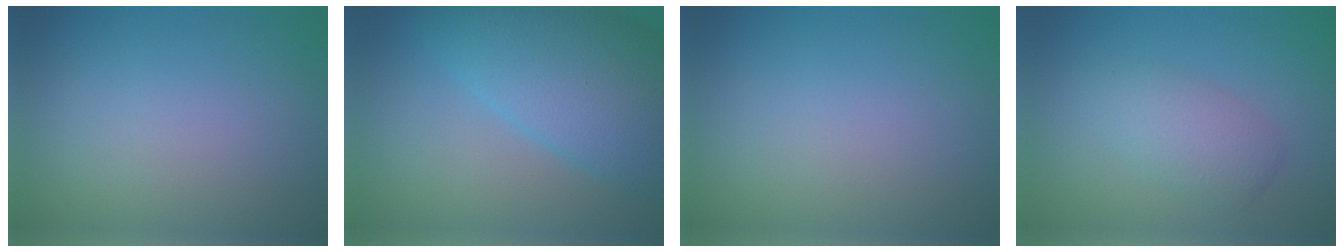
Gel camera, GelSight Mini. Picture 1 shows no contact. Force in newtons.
{"total": 9.8, "press": 9.8, "slide": 0.4}
{"total": 0.0}
{"total": 3.0, "press": 3.0, "slide": 0.0}